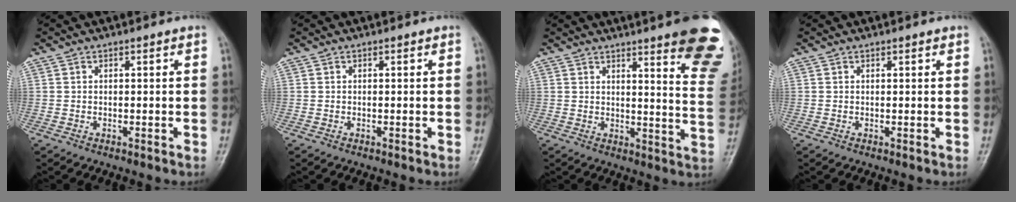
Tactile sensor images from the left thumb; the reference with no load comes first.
{"total": 0.0}
{"total": 18.3, "force": [11.8, 3.1, 13.6], "torque": [-0.140, -0.067, 0.132]}
{"total": 0.6, "force": [0.4, 0.2, 0.3], "torque": [-0.005, -0.002, 0.004]}